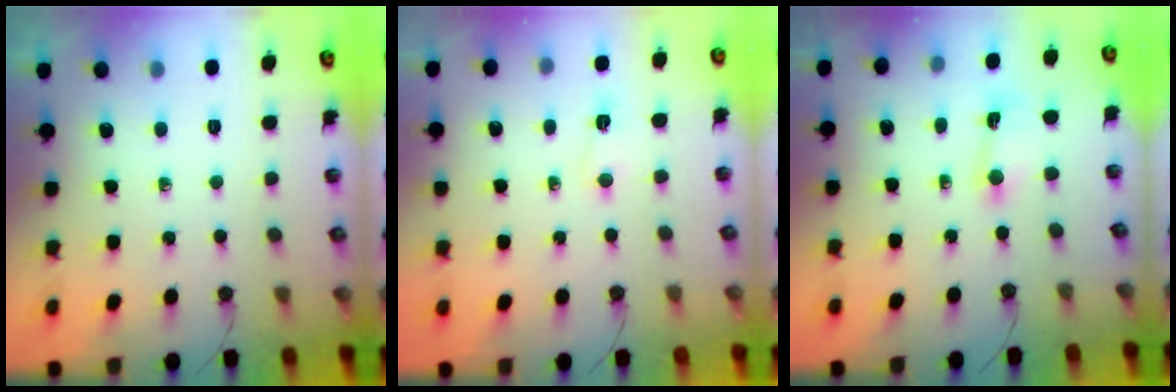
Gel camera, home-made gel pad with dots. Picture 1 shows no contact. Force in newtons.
{"total": 2.5, "press": 2.4, "slide": 0.6}
{"total": 1.8, "press": 1.8, "slide": 0.2}